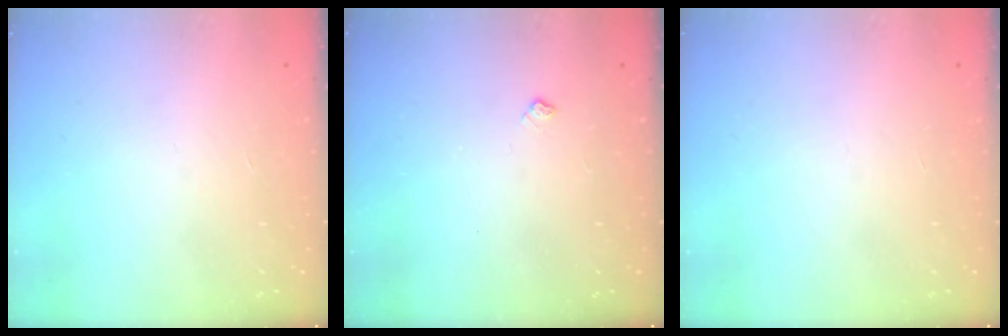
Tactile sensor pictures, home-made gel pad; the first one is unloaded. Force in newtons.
{"total": 3.1, "press": 3.1, "slide": 0.4}
{"total": 0.0}